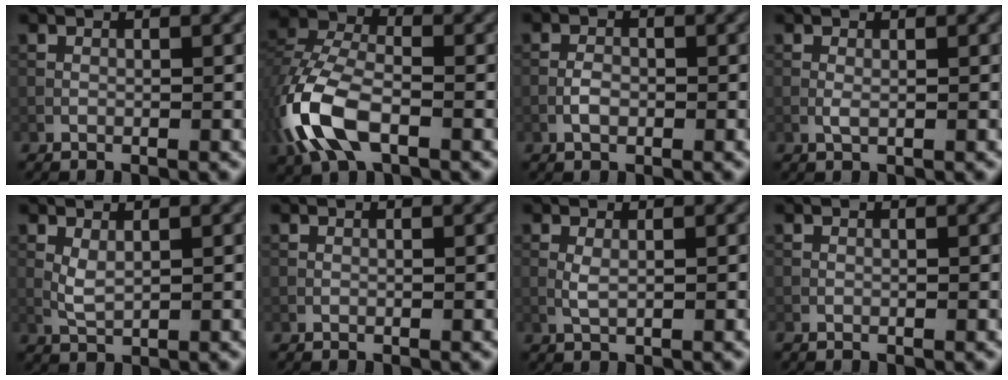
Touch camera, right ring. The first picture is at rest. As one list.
[{"total": 9.6, "force": [-3.6, 5.3, 7.2], "torque": [-0.182, -0.003, -0.086]}, {"total": 1.6, "force": [-0.6, 0.9, 1.2], "torque": [-0.021, 0.003, -0.015]}, {"total": 0.8, "force": [-0.2, 0.2, 0.8], "torque": [-0.018, -0.001, -0.004]}, {"total": 1.6, "force": [0.4, 0.6, 1.5], "torque": [-0.039, 0.000, 0.012]}, {"total": 0.0}, {"total": 1.1, "force": [0.0, 0.3, 1.0], "torque": [-0.025, 0.001, 0.000]}, {"total": 0.6, "force": [-0.5, 0.2, 0.1], "torque": [-0.005, -0.004, -0.009]}]